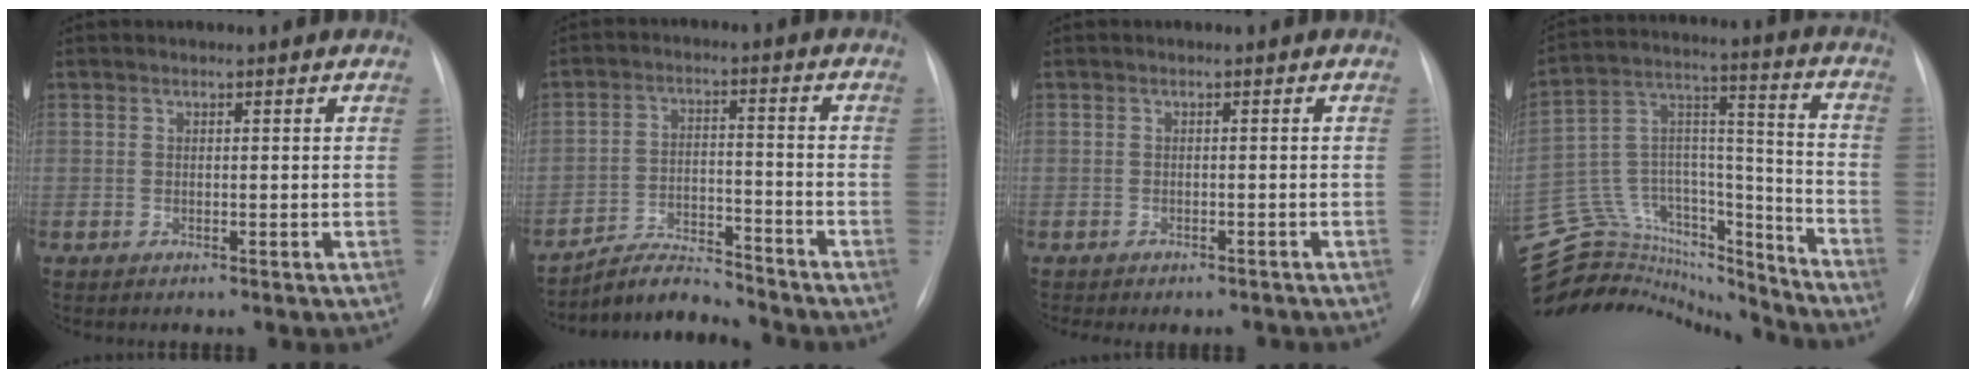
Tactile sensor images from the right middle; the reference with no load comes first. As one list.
[{"total": 6.8, "force": [-6.8, 0.3, 0.0], "torque": [-0.006, 0.006, -0.116]}, {"total": 4.6, "force": [-3.9, 1.9, 1.4], "torque": [-0.011, 0.005, -0.045]}, {"total": 27.4, "force": [-25.8, 6.8, 6.5], "torque": [-0.169, 0.041, -0.404]}]